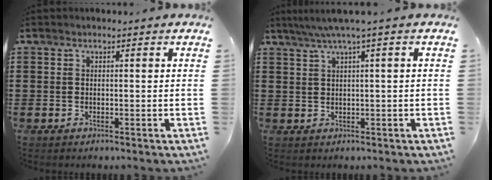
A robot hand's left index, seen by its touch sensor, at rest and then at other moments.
{"total": 2.5, "force": [0.8, -0.4, 2.3], "torque": [-0.043, -0.004, 0.012]}